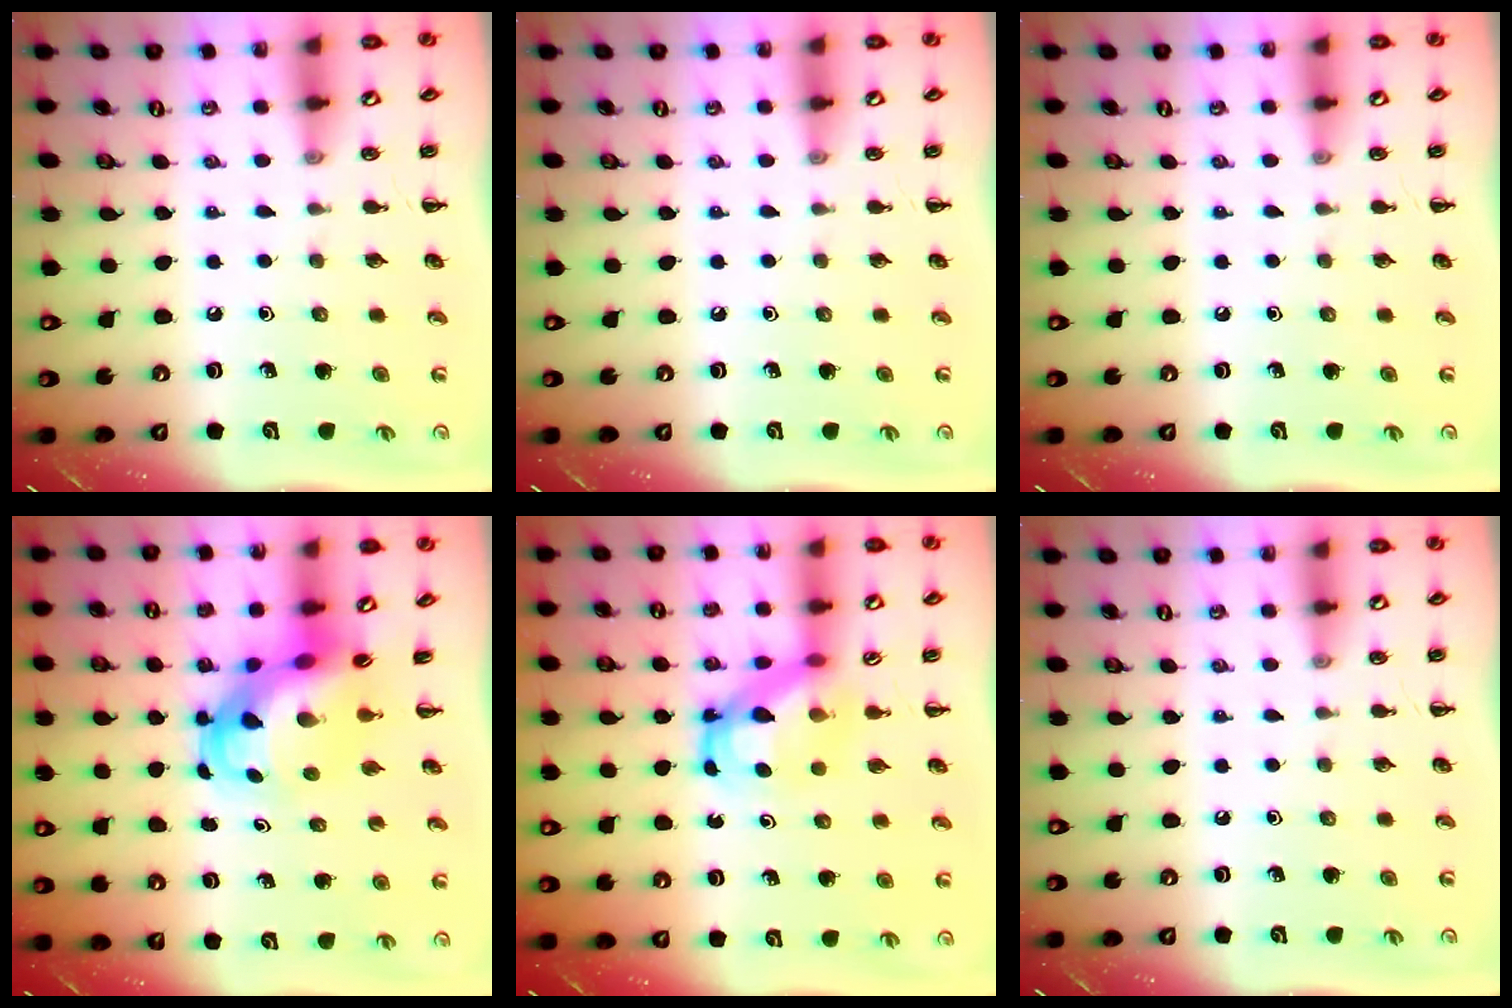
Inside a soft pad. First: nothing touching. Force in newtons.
{"total": 0.0}
{"total": 0.0}
{"total": 5.7, "press": 5.4, "slide": 1.9}
{"total": 5.2, "press": 5.2, "slide": 0.7}
{"total": 0.0}